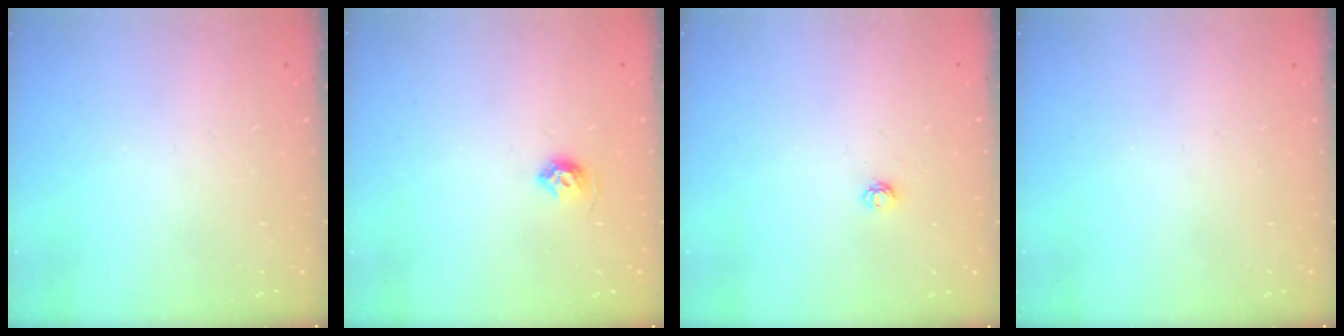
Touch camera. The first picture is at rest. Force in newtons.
{"total": 6.4, "press": 6.4, "slide": 1.1}
{"total": 3.9, "press": 3.8, "slide": 0.5}
{"total": 0.0}